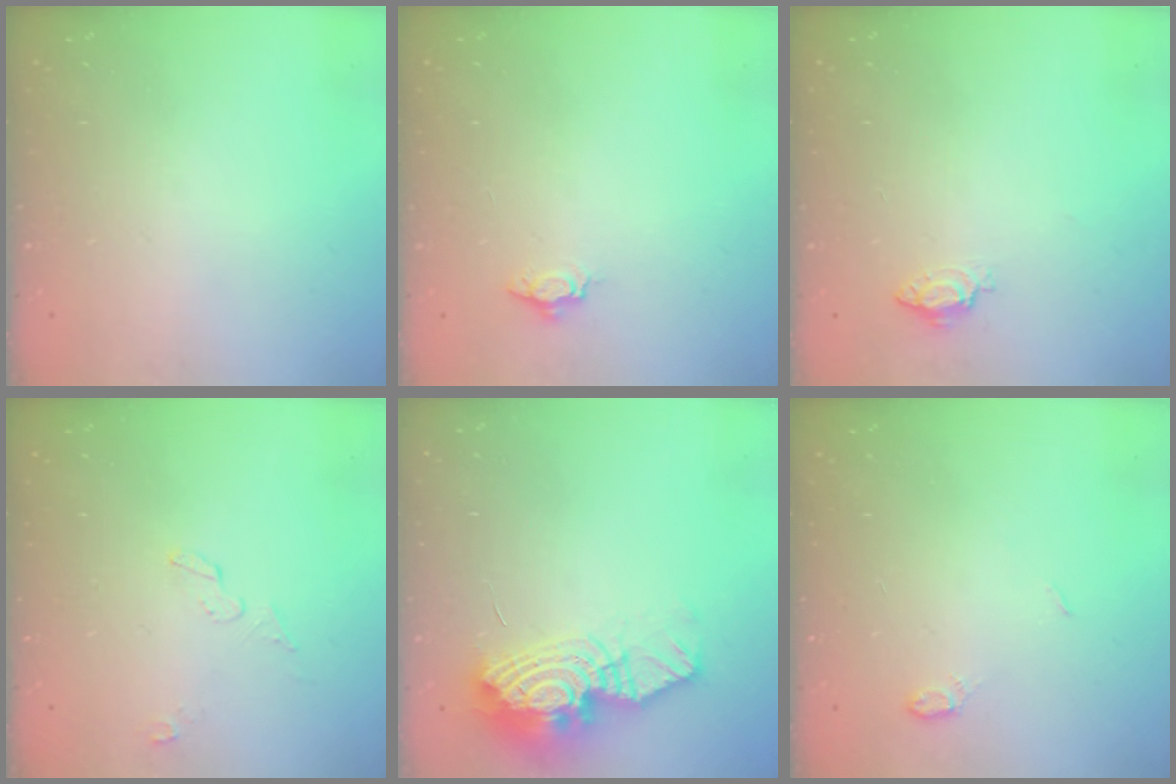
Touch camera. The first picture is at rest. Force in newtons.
{"total": 3.7, "press": 3.6, "slide": 0.5}
{"total": 4.4, "press": 4.3, "slide": 0.5}
{"total": 4.0, "press": 3.8, "slide": 1.3}
{"total": 15.9, "press": 15.9, "slide": 1.2}
{"total": 3.9, "press": 3.8, "slide": 0.6}